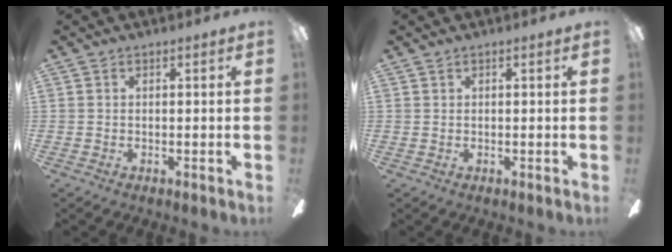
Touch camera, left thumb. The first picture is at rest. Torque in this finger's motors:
{"motor_torque": [-0.13, 0.19, -0.19, 0.12, 0.00]}